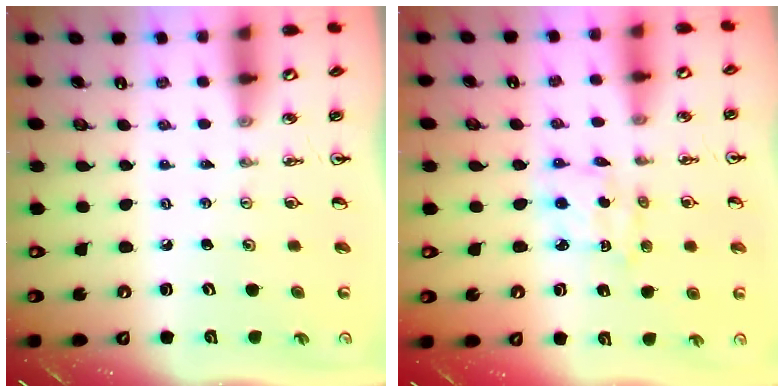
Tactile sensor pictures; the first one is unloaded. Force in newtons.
{"total": 3.4, "press": 3.3, "slide": 0.4}